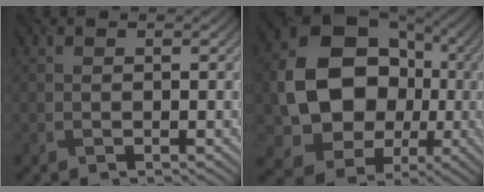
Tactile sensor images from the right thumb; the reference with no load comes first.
{"total": 15.4, "force": [-0.5, 12.7, 8.7], "torque": [-0.174, -0.031, -0.003]}